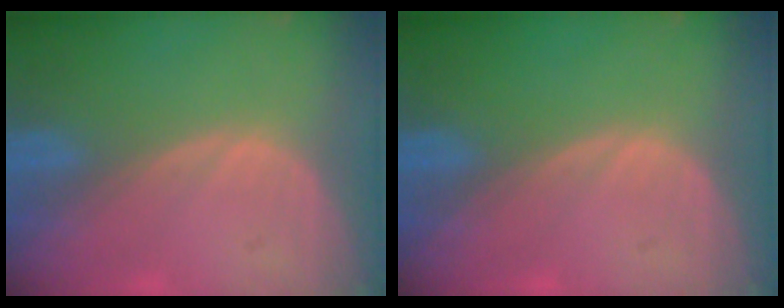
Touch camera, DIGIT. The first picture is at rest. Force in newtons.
{"total": 0.0}